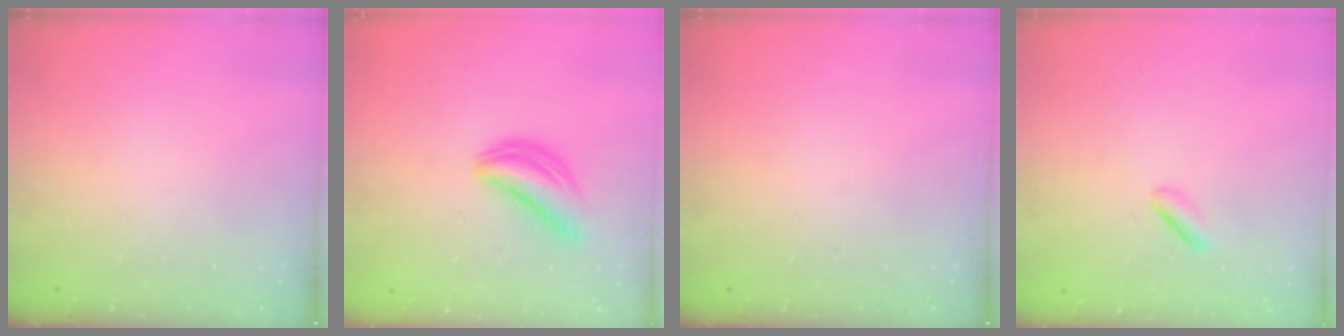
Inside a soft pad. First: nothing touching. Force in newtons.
{"total": 6.2, "press": 6.2, "slide": 1.1}
{"total": 0.0}
{"total": 1.6, "press": 1.3, "slide": 0.9}